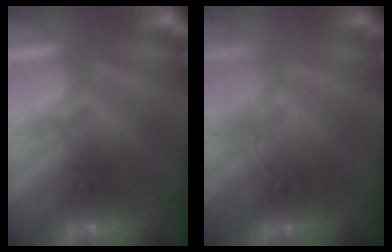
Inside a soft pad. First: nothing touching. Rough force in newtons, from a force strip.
{"total": 2.8}